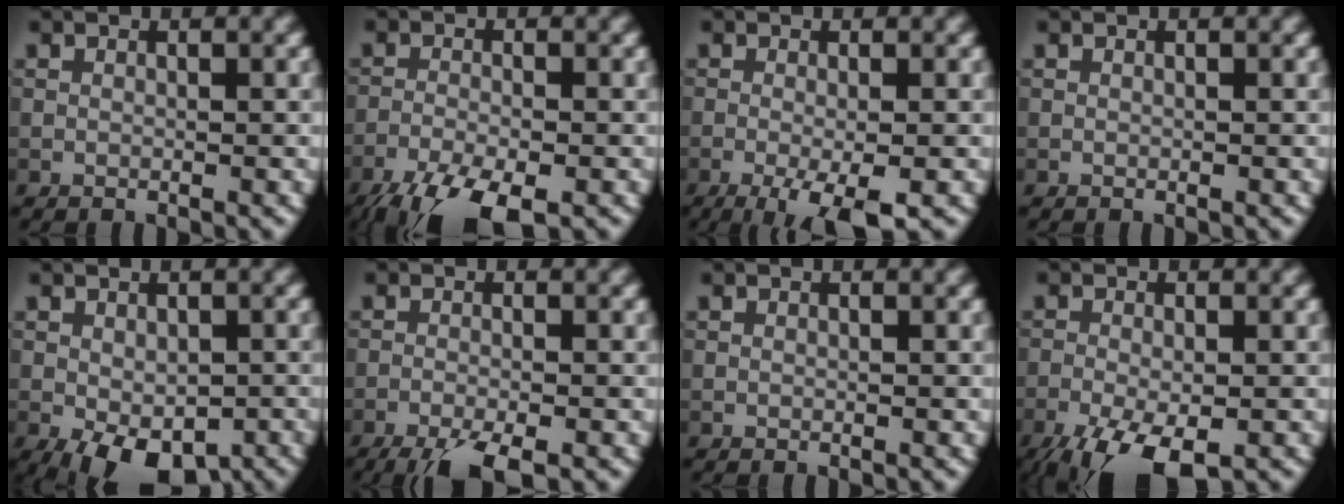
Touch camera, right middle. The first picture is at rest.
{"total": 8.1, "force": [-5.8, 2.3, 5.2], "torque": [-0.102, -0.040, -0.103]}
{"total": 4.9, "force": [-2.4, 1.1, 4.2], "torque": [-0.070, -0.003, -0.041]}
{"total": 0.0}
{"total": 7.5, "force": [-3.6, 3.8, 5.4], "torque": [-0.094, -0.026, -0.039]}
{"total": 5.0, "force": [-3.6, 1.0, 3.3], "torque": [-0.055, -0.021, -0.062]}
{"total": 0.0}
{"total": 7.3, "force": [-4.3, 2.6, 5.3], "torque": [-0.103, -0.019, -0.075]}